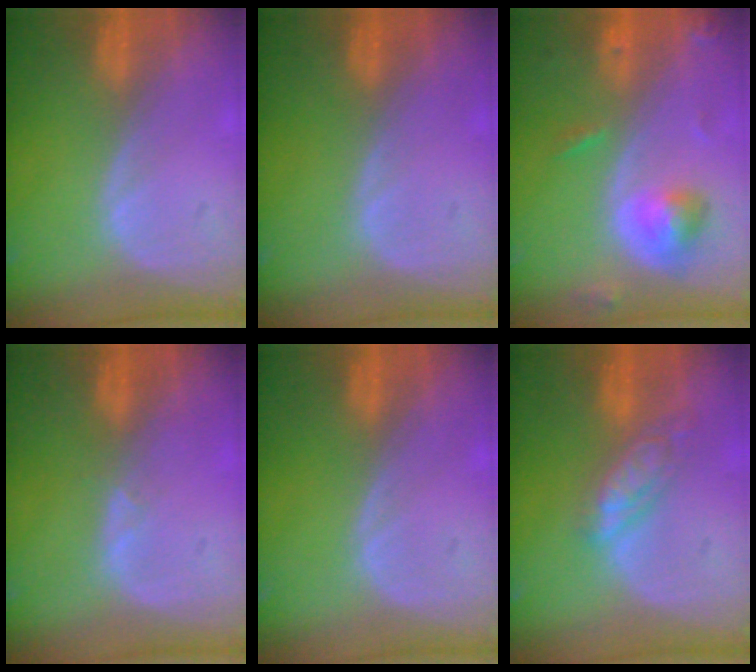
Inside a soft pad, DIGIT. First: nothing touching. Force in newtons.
{"total": 0.0}
{"total": 5.2, "press": 4.9, "slide": 1.8}
{"total": 0.9, "press": 0.9, "slide": 0.3}
{"total": 0.0}
{"total": 5.7, "press": 5.1, "slide": 2.6}